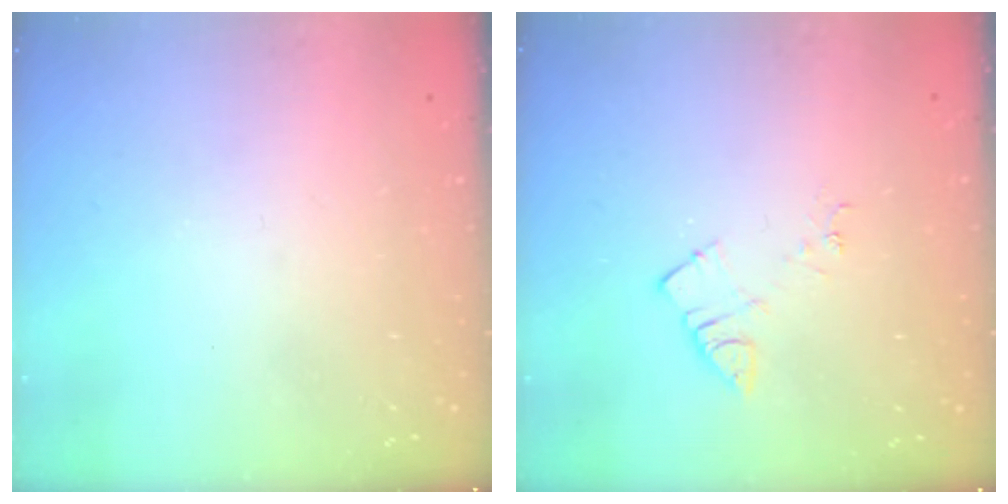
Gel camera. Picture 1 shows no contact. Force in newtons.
{"total": 5.5, "press": 5.5, "slide": 0.5}